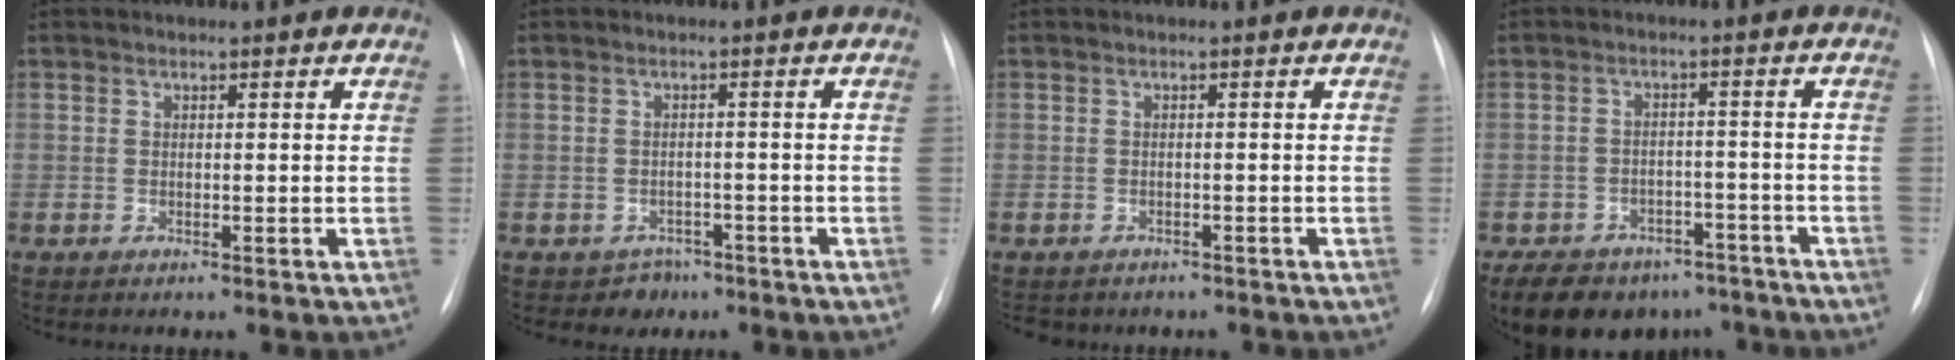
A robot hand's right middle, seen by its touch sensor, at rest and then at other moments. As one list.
[{"total": 2.8, "force": [-1.7, 2.2, -0.1], "torque": [0.001, 0.012, -0.021]}, {"total": 5.9, "force": [-4.8, 3.0, 1.4], "torque": [-0.022, 0.006, -0.055]}, {"total": 13.5, "force": [-10.2, 7.8, 4.2], "torque": [-0.075, 0.005, -0.133]}]